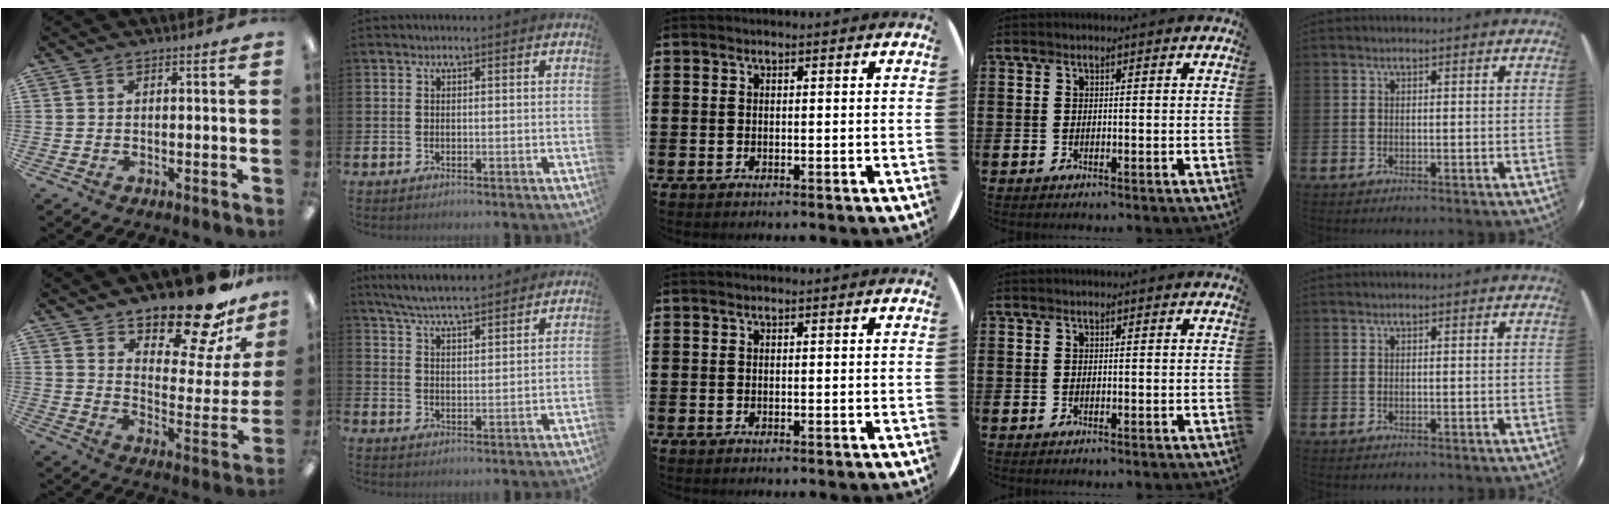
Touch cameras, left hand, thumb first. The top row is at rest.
{"thumb": {"total": 21.4, "force": [17.6, 6.9, 10.1], "torque": [-0.135, -0.130, 0.291]}, "index": {"total": 6.1, "force": [5.9, 0.3, 1.4], "torque": [-0.050, -0.031, 0.106]}}